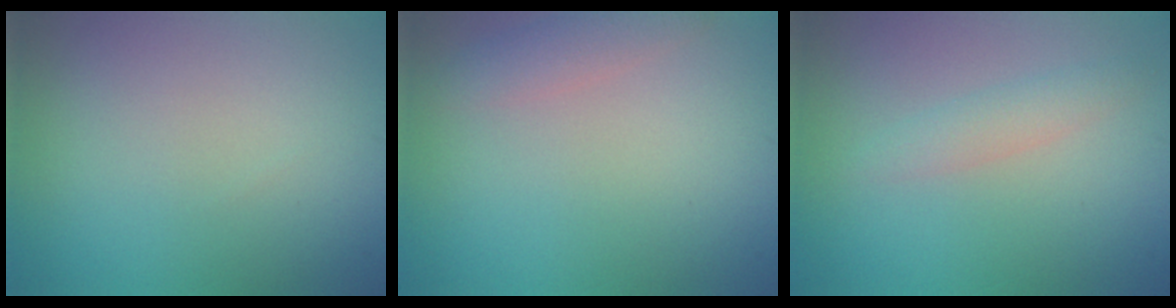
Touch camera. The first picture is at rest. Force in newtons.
{"total": 1.9, "press": 1.9, "slide": 0.1}
{"total": 1.7, "press": 1.7, "slide": 0.1}